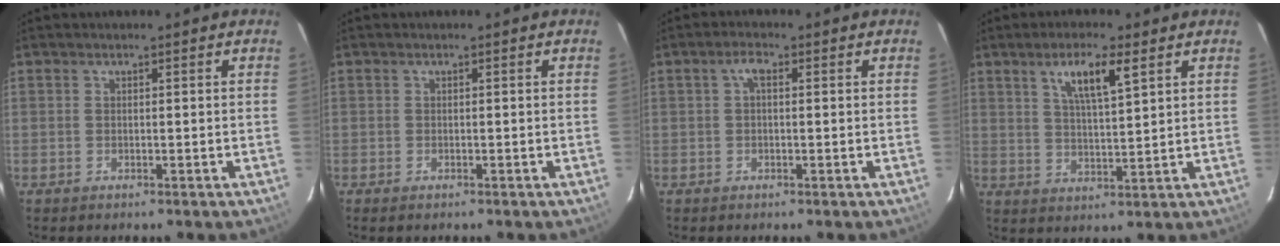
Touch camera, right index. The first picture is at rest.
{"total": 0.7, "force": [-0.5, 0.3, 0.3], "torque": [-0.007, -0.003, -0.010]}
{"total": 2.0, "force": [0.3, 0.9, 1.7], "torque": [-0.036, 0.010, 0.005]}
{"total": 7.4, "force": [3.9, 1.3, 6.1], "torque": [-0.110, 0.003, 0.071]}